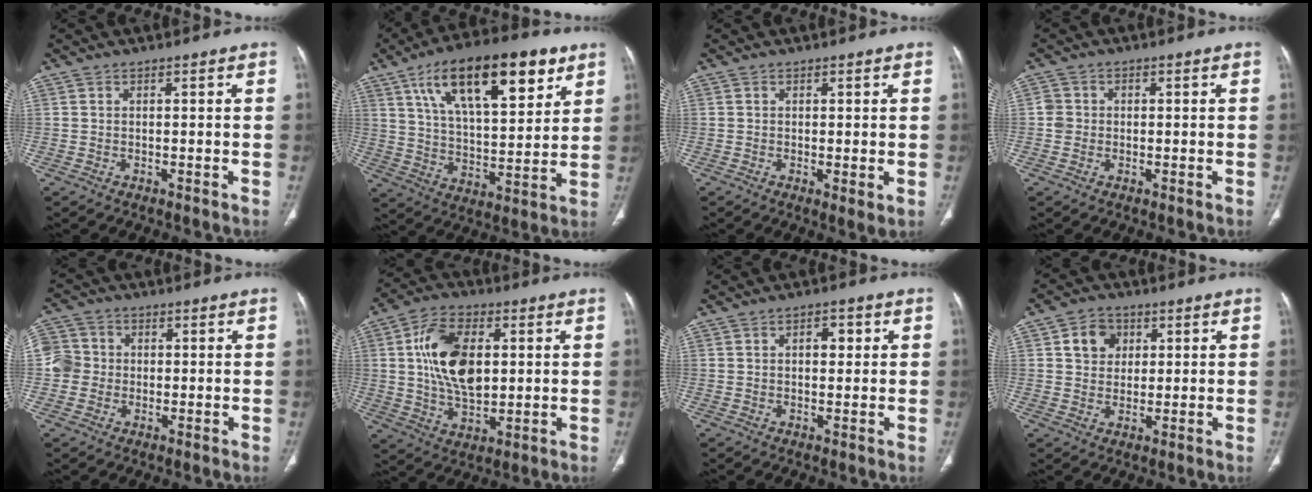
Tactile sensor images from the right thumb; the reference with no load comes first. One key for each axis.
{"total": 22.8, "fx": 11.5, "fy": 9.3, "fz": 17.3, "tx": -0.252, "ty": -0.024, "tz": 0.195}
{"total": 2.1, "fx": -0.1, "fy": 0.6, "fz": 2.0, "tx": -0.037, "ty": -0.011, "tz": -0.005}
{"total": 2.6, "fx": -0.2, "fy": 2.5, "fz": 0.8, "tx": -0.001, "ty": 0.008, "tz": -0.007}
{"total": 6.3, "fx": -0.3, "fy": 6.1, "fz": 1.7, "tx": -0.017, "ty": 0.013, "tz": -0.013}
{"total": 14.9, "fx": 2.5, "fy": 8.7, "fz": 11.9, "tx": -0.202, "ty": -0.003, "tz": 0.047}
{"total": 3.2, "fx": 0.9, "fy": 1.9, "fz": 2.4, "tx": -0.021, "ty": 0.001, "tz": 0.009}
{"total": 6.1, "fx": 2.0, "fy": 5.1, "fz": 2.7, "tx": -0.017, "ty": -0.004, "tz": 0.030}